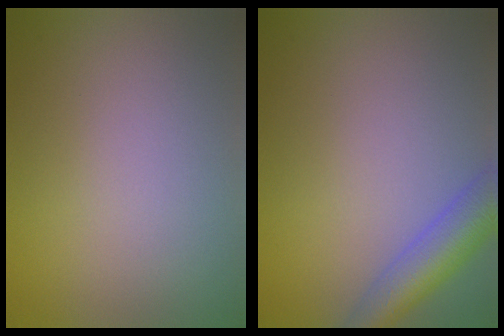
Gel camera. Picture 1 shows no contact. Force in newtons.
{"total": 4.9, "press": 4.9, "slide": 0.2}